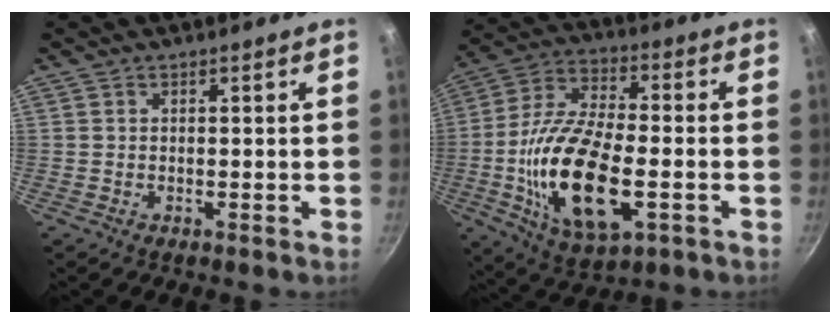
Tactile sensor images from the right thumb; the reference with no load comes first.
{"total": 20.9, "force": [-4.6, 9.4, 18.0], "torque": [-0.346, 0.009, -0.076]}